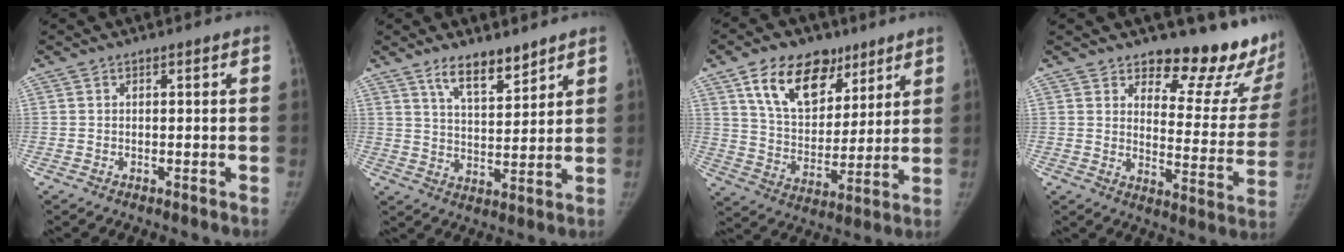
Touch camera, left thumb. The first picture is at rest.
{"total": 7.8, "force": [5.9, 2.6, 4.5], "torque": [-0.055, -0.046, 0.104]}
{"total": 16.4, "force": [9.3, 10.2, 8.8], "torque": [-0.110, -0.038, 0.166]}
{"total": 18.2, "force": [14.9, 6.5, 8.2], "torque": [-0.047, -0.137, 0.179]}